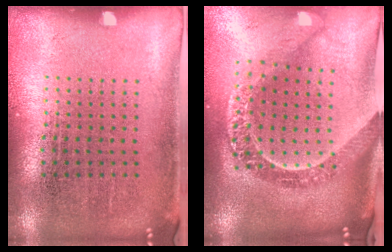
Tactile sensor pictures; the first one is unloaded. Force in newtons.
{"total": 3.0, "press": 2.3, "slide": 1.9}